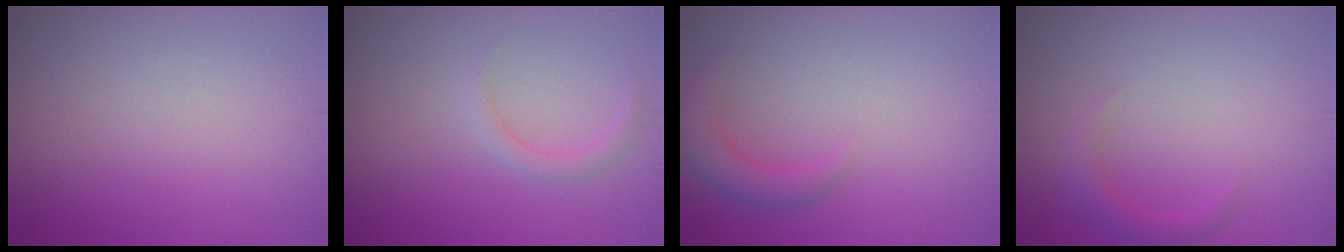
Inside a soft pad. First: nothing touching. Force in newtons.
{"total": 1.3, "press": 1.3, "slide": 0.1}
{"total": 2.6, "press": 2.5, "slide": 0.2}
{"total": 1.5, "press": 1.5, "slide": 0.1}